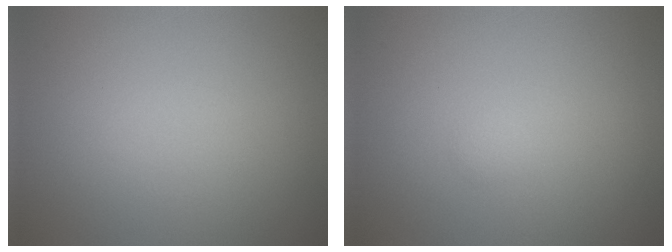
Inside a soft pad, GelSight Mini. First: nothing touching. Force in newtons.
{"total": 0.6, "press": 0.6, "slide": 0.0}